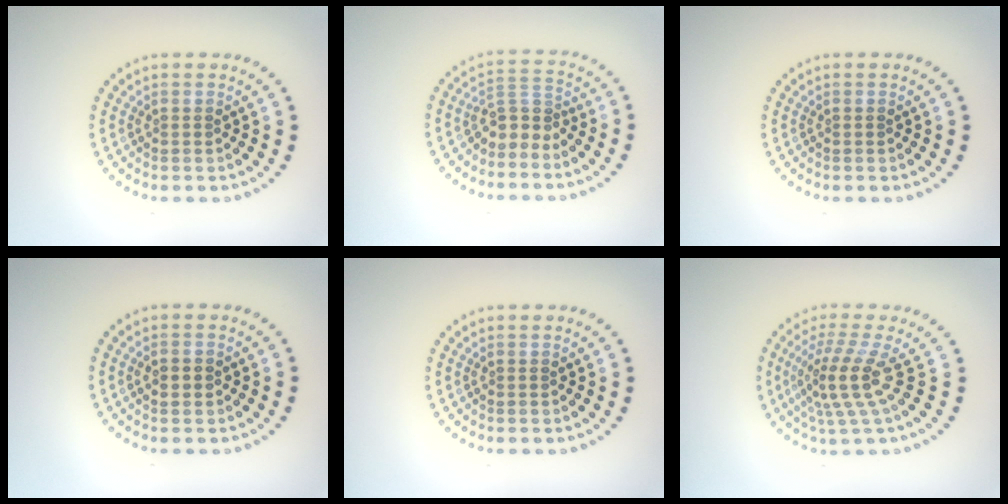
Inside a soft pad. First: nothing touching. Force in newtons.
{"total": 2.6, "press": 1.8, "slide": 1.8}
{"total": 0.0}
{"total": 2.0, "press": 2.0, "slide": 0.1}
{"total": 0.0}
{"total": 4.1, "press": 2.7, "slide": 3.0}